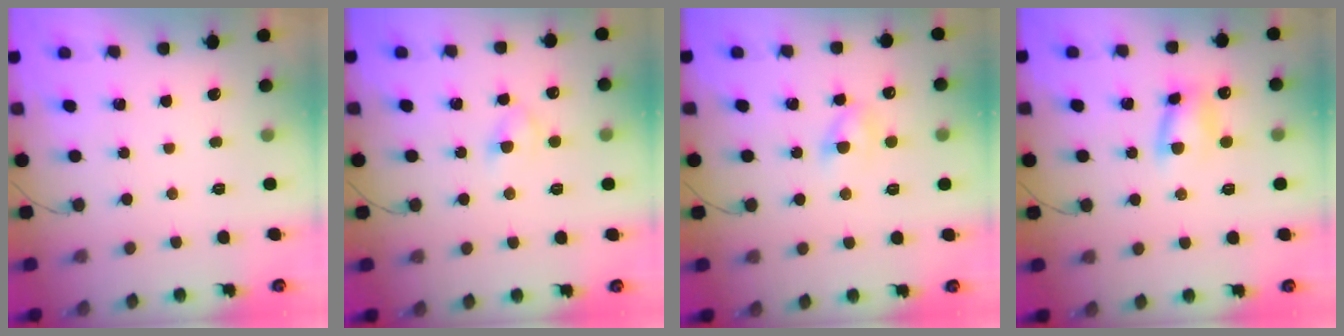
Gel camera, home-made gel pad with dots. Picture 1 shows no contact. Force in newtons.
{"total": 3.0, "press": 2.7, "slide": 1.2}
{"total": 3.2, "press": 2.9, "slide": 1.2}
{"total": 7.0, "press": 7.0, "slide": 0.9}